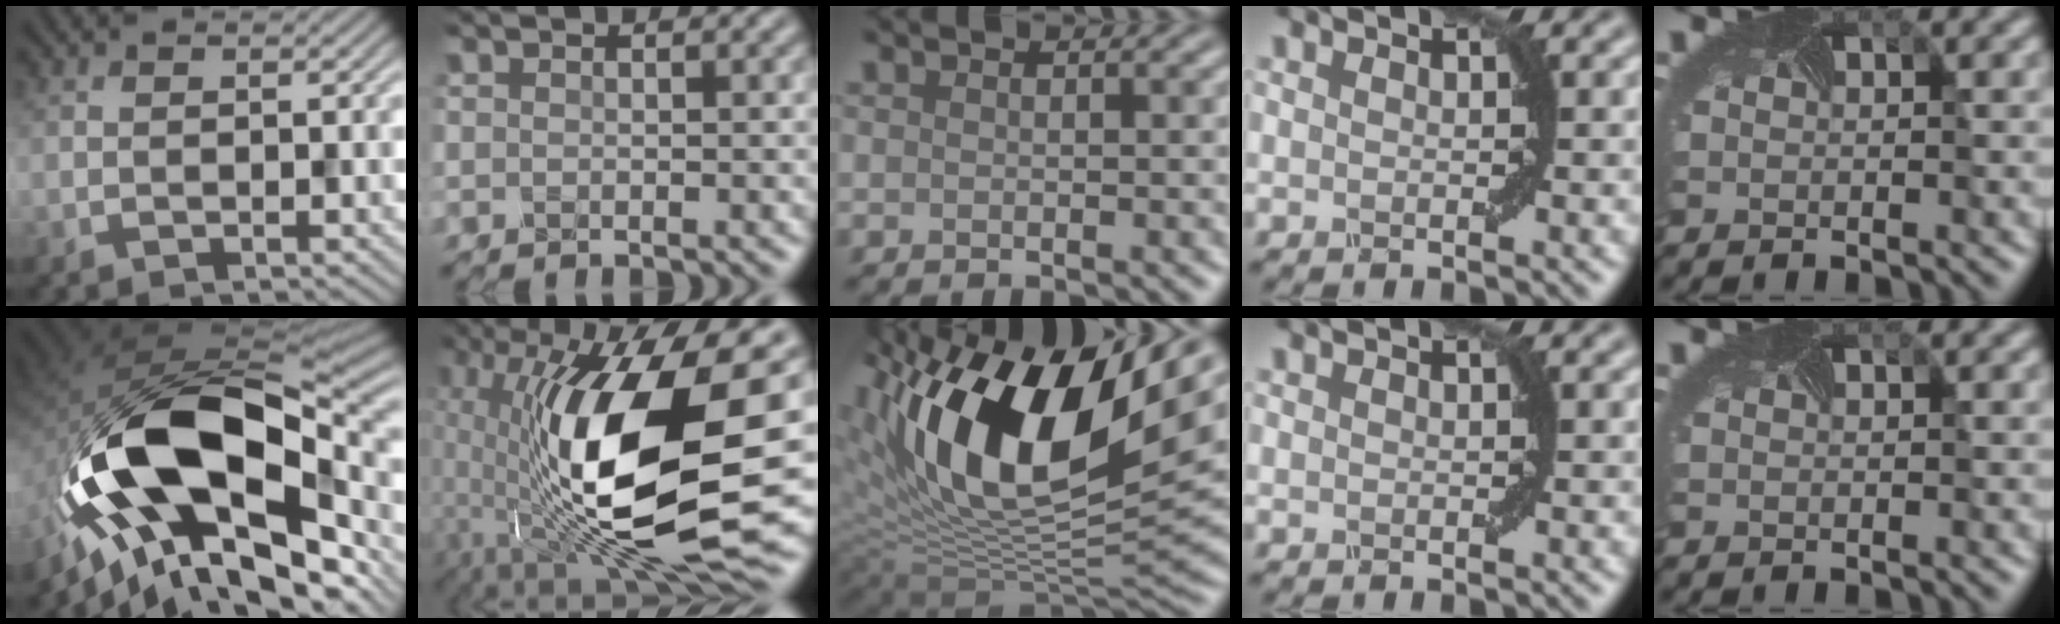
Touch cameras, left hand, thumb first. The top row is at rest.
{"thumb": {"total": 20.9, "force": [-4.9, 12.1, 16.4], "torque": [-0.330, -0.019, -0.067]}, "index": {"total": 16.4, "force": [-2.1, 5.6, 15.3], "torque": [-0.276, -0.006, -0.046]}, "middle": {"total": 16.5, "force": [6.0, 7.5, 13.4], "torque": [-0.238, 0.013, 0.099]}}